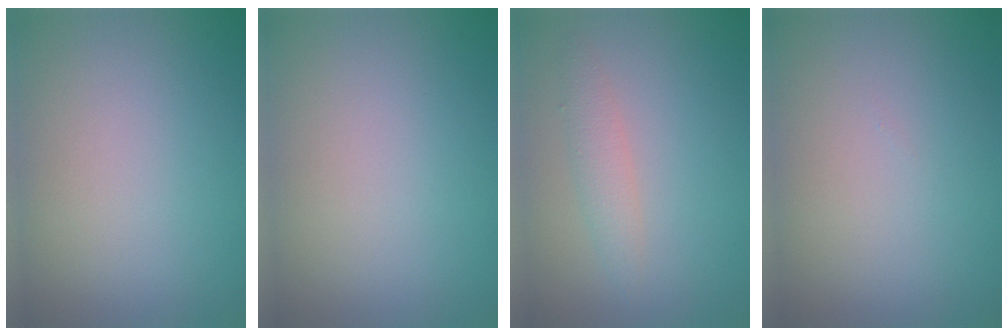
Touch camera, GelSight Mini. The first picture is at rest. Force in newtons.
{"total": 0.0}
{"total": 1.9, "press": 1.9, "slide": 0.1}
{"total": 0.0}